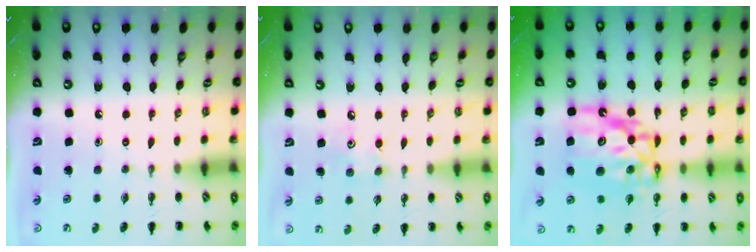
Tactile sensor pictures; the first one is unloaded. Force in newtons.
{"total": 3.8, "press": 3.7, "slide": 0.9}
{"total": 13.2, "press": 12.7, "slide": 3.6}